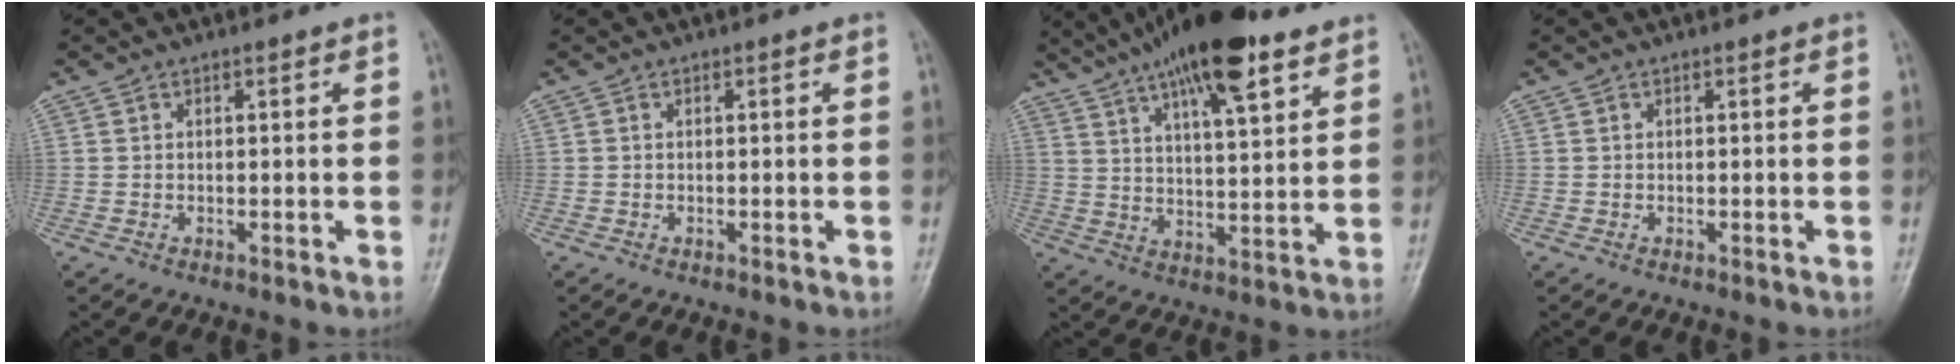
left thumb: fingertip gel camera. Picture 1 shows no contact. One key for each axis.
{"total": 0.0}
{"total": 17.8, "fx": 11.3, "fy": 5.2, "fz": 12.7, "tx": -0.196, "ty": -0.030, "tz": 0.186}
{"total": 0.0}